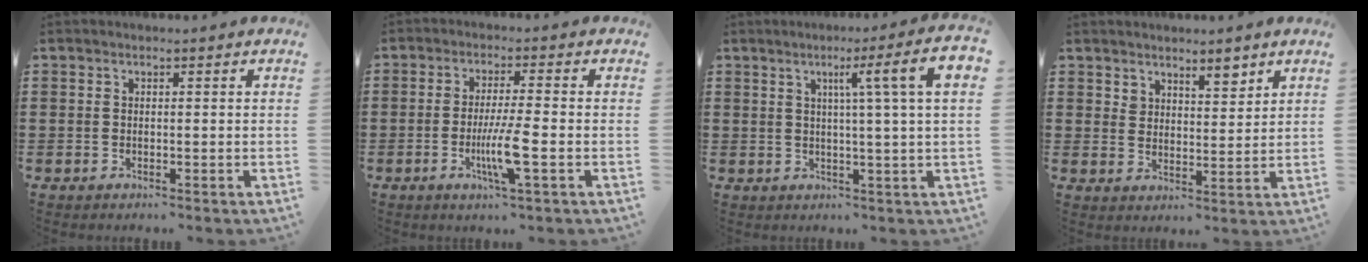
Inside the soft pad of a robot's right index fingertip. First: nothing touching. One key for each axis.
{"total": 6.6, "fx": -2.0, "fy": 0.3, "fz": 6.3, "tx": -0.125, "ty": -0.019, "tz": -0.040}
{"total": 7.9, "fx": 2.2, "fy": -0.5, "fz": 7.6, "tx": -0.130, "ty": -0.006, "tz": 0.028}
{"total": 4.3, "fx": 3.8, "fy": 1.7, "fz": 1.0, "tx": -0.022, "ty": -0.005, "tz": 0.071}